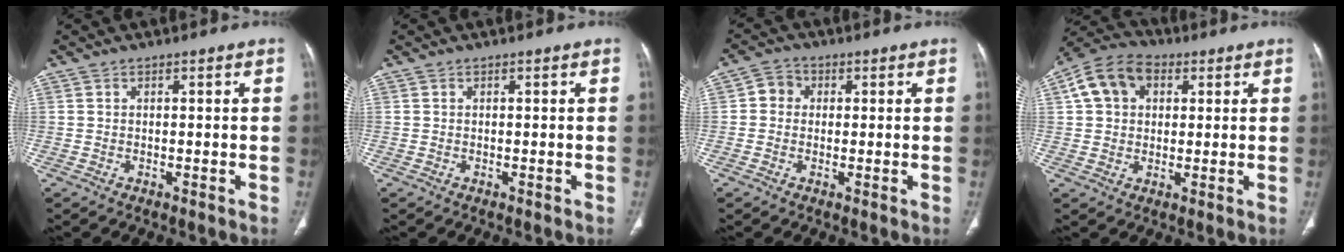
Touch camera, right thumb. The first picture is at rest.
{"total": 0.0}
{"total": 3.7, "force": [0.3, 3.3, 1.5], "torque": [-0.008, 0.008, -0.003]}
{"total": 10.4, "force": [3.2, 7.8, 6.1], "torque": [-0.097, 0.015, 0.047]}